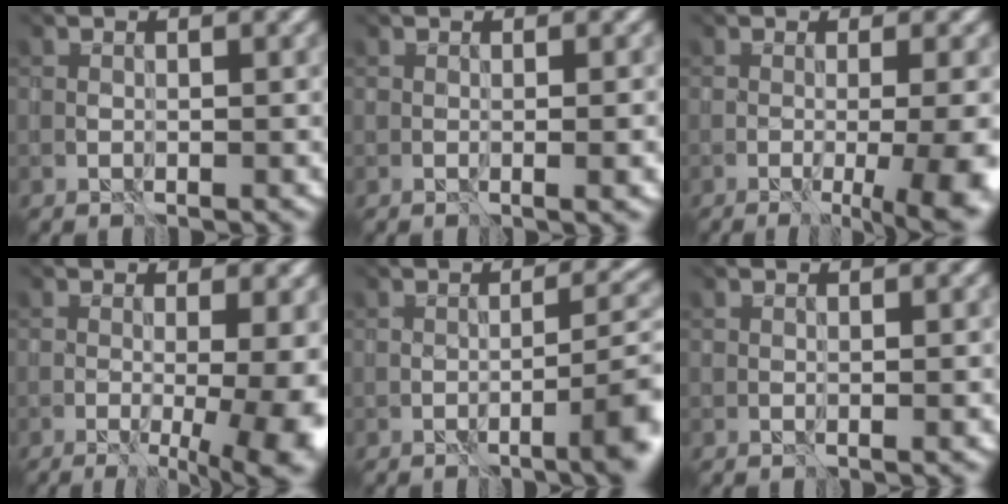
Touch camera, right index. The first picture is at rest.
{"total": 1.8, "force": [-0.3, 0.3, 1.7], "torque": [-0.013, 0.002, -0.003]}
{"total": 11.2, "force": [-3.1, 4.6, 9.7], "torque": [-0.086, 0.007, -0.014]}
{"total": 13.7, "force": [-2.6, 6.3, 11.9], "torque": [-0.123, 0.011, -0.006]}
{"total": 4.7, "force": [-2.8, -0.1, 3.8], "torque": [-0.050, 0.002, -0.021]}
{"total": 0.0}